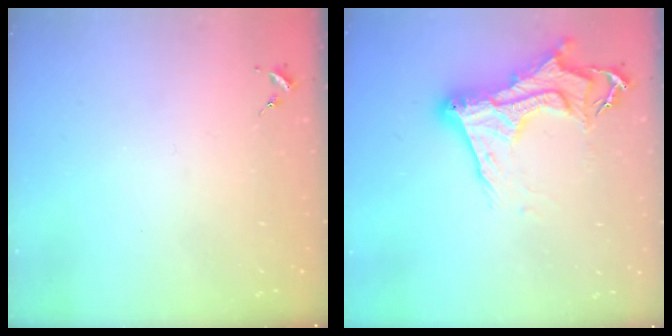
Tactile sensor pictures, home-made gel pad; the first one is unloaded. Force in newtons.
{"total": 17.1, "press": 17.1, "slide": 1.6}